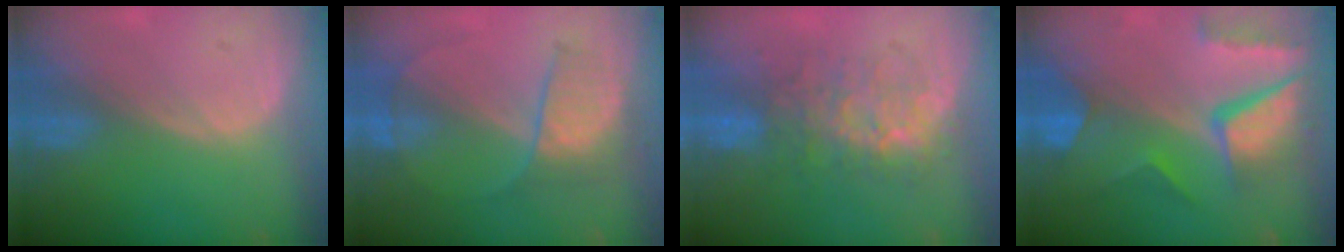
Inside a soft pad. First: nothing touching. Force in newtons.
{"total": 6.2, "press": 6.1, "slide": 0.9}
{"total": 8.1, "press": 7.8, "slide": 1.9}
{"total": 11.0, "press": 9.0, "slide": 6.3}